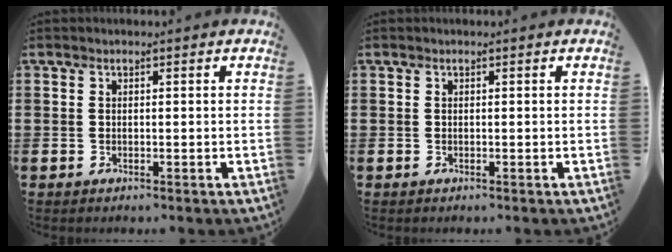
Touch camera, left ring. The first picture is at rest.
{"total": 0.0}